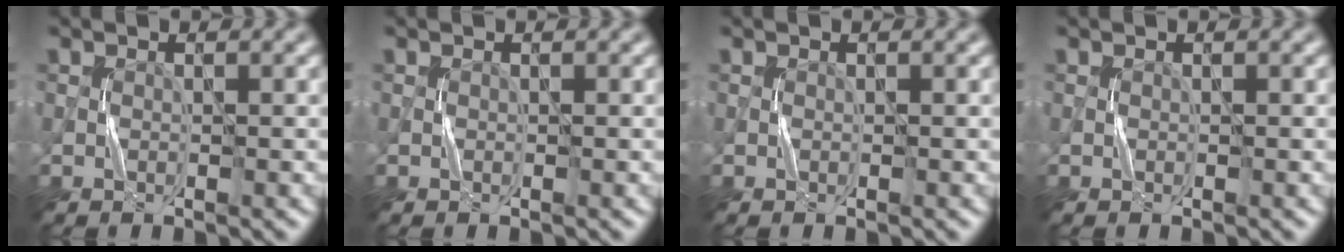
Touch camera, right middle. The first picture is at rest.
{"total": 0.0}
{"total": 0.0}
{"total": 0.0}